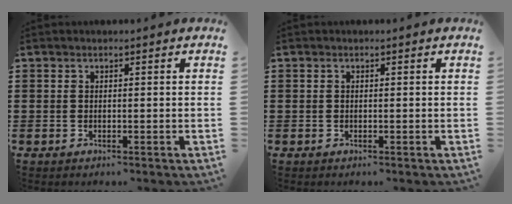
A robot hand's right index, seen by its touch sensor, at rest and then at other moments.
{"total": 0.0}